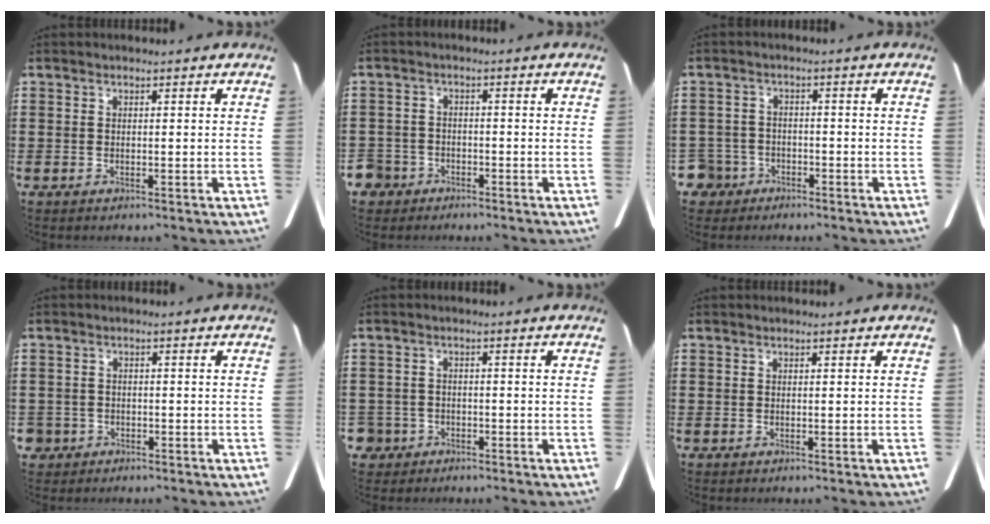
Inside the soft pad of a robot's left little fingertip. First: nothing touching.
{"total": 2.8, "force": [-2.2, 1.6, 0.5], "torque": [-0.021, -0.003, -0.050]}
{"total": 3.2, "force": [-2.4, 2.1, 0.7], "torque": [-0.041, -0.006, -0.056]}
{"total": 1.5, "force": [-1.1, 1.0, 0.2], "torque": [-0.015, -0.001, -0.029]}
{"total": 2.2, "force": [-1.6, 1.5, 0.5], "torque": [-0.022, -0.002, -0.038]}
{"total": 0.0}